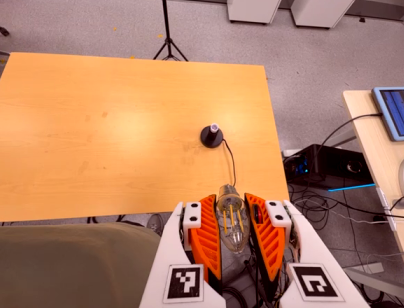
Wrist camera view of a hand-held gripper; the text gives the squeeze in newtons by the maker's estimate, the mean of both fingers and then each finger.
{"total": 21.4, "left": 22.9, "right": 20.0}